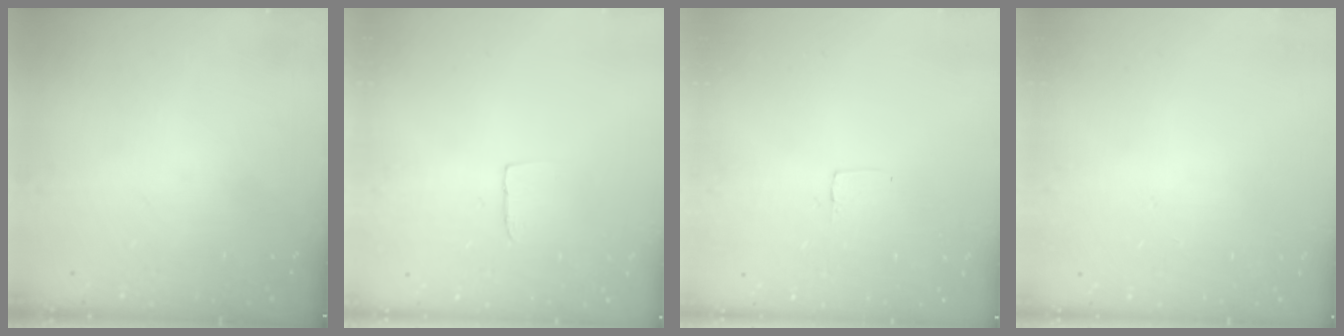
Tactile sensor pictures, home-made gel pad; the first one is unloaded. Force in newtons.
{"total": 2.4, "press": 2.4, "slide": 0.1}
{"total": 2.6, "press": 2.6, "slide": 0.2}
{"total": 0.0}